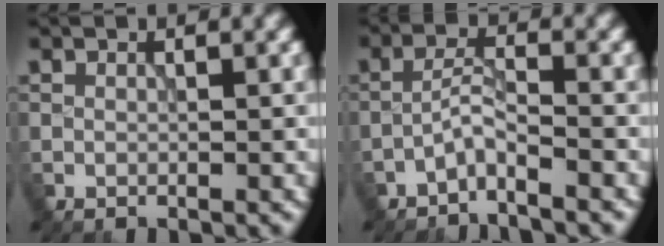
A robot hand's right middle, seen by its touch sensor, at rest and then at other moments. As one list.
[{"total": 2.3, "force": [-1.9, 0.1, 1.2], "torque": [-0.024, 0.010, -0.046]}]